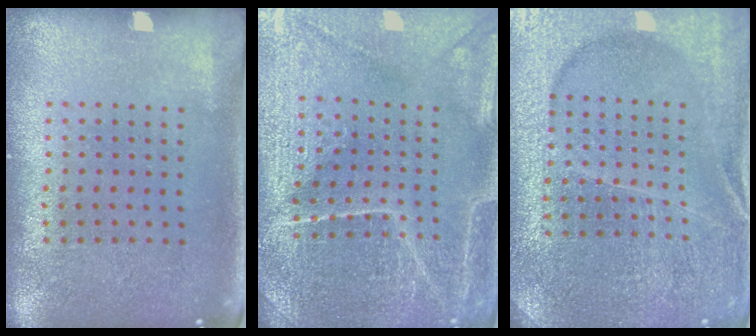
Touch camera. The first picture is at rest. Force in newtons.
{"total": 4.3, "press": 4.2, "slide": 1.1}
{"total": 4.1, "press": 3.9, "slide": 1.1}